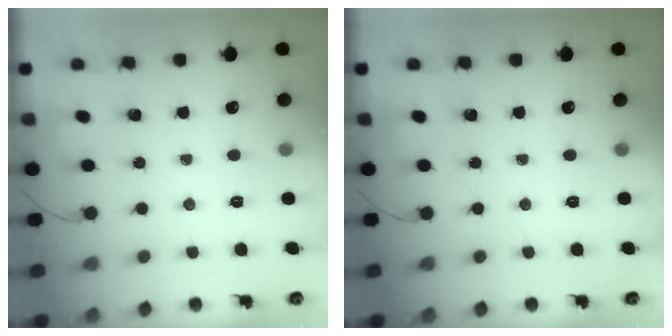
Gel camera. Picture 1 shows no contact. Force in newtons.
{"total": 0.0}